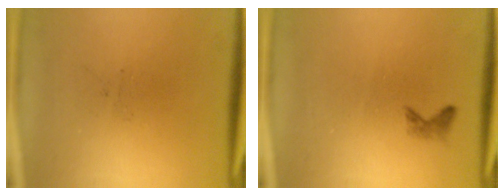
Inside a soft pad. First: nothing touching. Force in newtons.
{"total": 0.8}